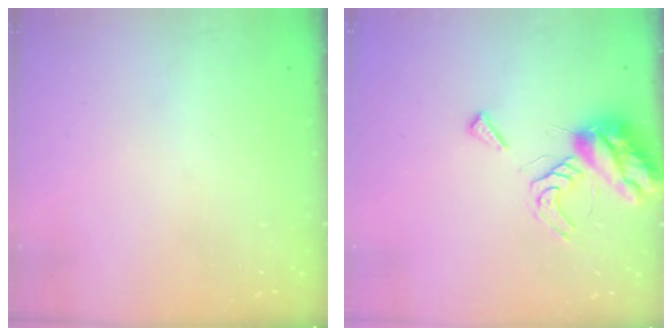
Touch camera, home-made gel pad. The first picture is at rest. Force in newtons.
{"total": 9.0, "press": 9.0, "slide": 1.1}